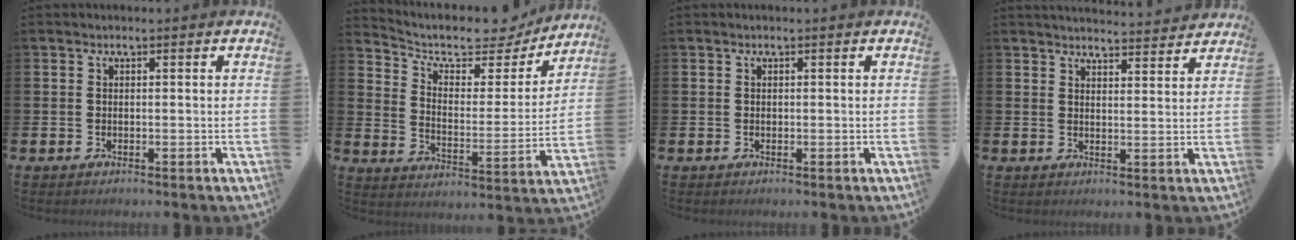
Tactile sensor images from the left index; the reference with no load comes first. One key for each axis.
{"total": 8.2, "fx": 7.3, "fy": 3.0, "fz": 2.4, "tx": -0.077, "ty": -0.058, "tz": 0.122}
{"total": 0.0}
{"total": 3.9, "fx": 3.9, "fy": 0.1, "fz": -0.1, "tx": 0.002, "ty": -0.029, "tz": 0.068}